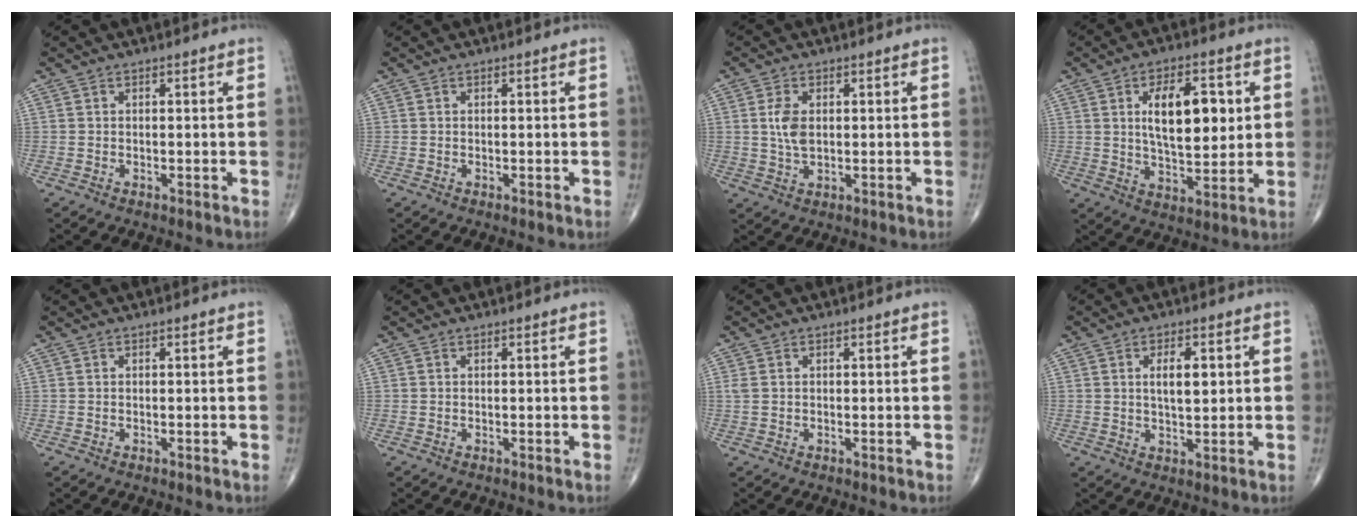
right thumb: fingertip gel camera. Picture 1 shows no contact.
{"total": 0.0}
{"total": 4.6, "force": [0.7, 2.6, 3.8], "torque": [-0.078, -0.005, 0.016]}
{"total": 13.7, "force": [3.0, 6.6, 11.6], "torque": [-0.160, -0.014, 0.052]}
{"total": 0.0}
{"total": 0.0}
{"total": 1.2, "force": [0.3, 0.8, 0.9], "torque": [-0.029, 0.007, 0.010]}
{"total": 5.5, "force": [1.3, 2.3, 4.8], "torque": [-0.072, -0.007, 0.021]}